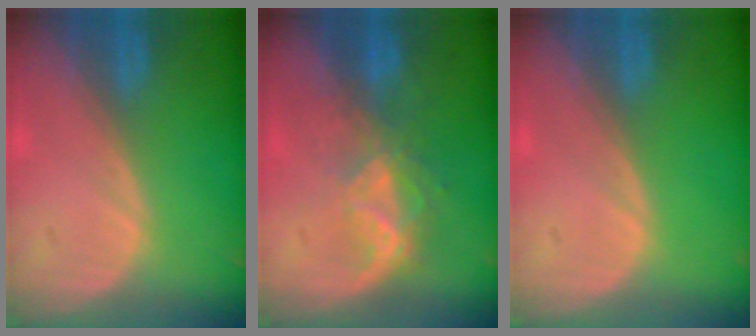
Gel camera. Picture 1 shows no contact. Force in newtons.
{"total": 6.6, "press": 5.7, "slide": 3.4}
{"total": 0.0}